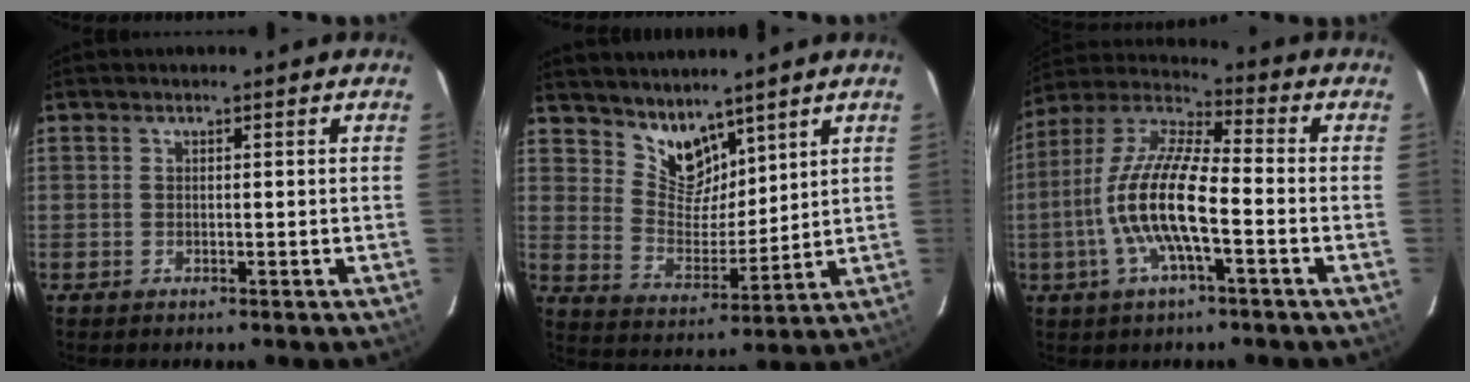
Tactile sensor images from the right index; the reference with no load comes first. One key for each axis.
{"total": 8.7, "fx": 7.0, "fy": 4.4, "fz": 2.8, "tx": -0.045, "ty": 0.001, "tz": 0.139}
{"total": 14.6, "fx": -3.8, "fy": 3.6, "fz": 13.6, "tx": -0.274, "ty": 0.002, "tz": -0.081}